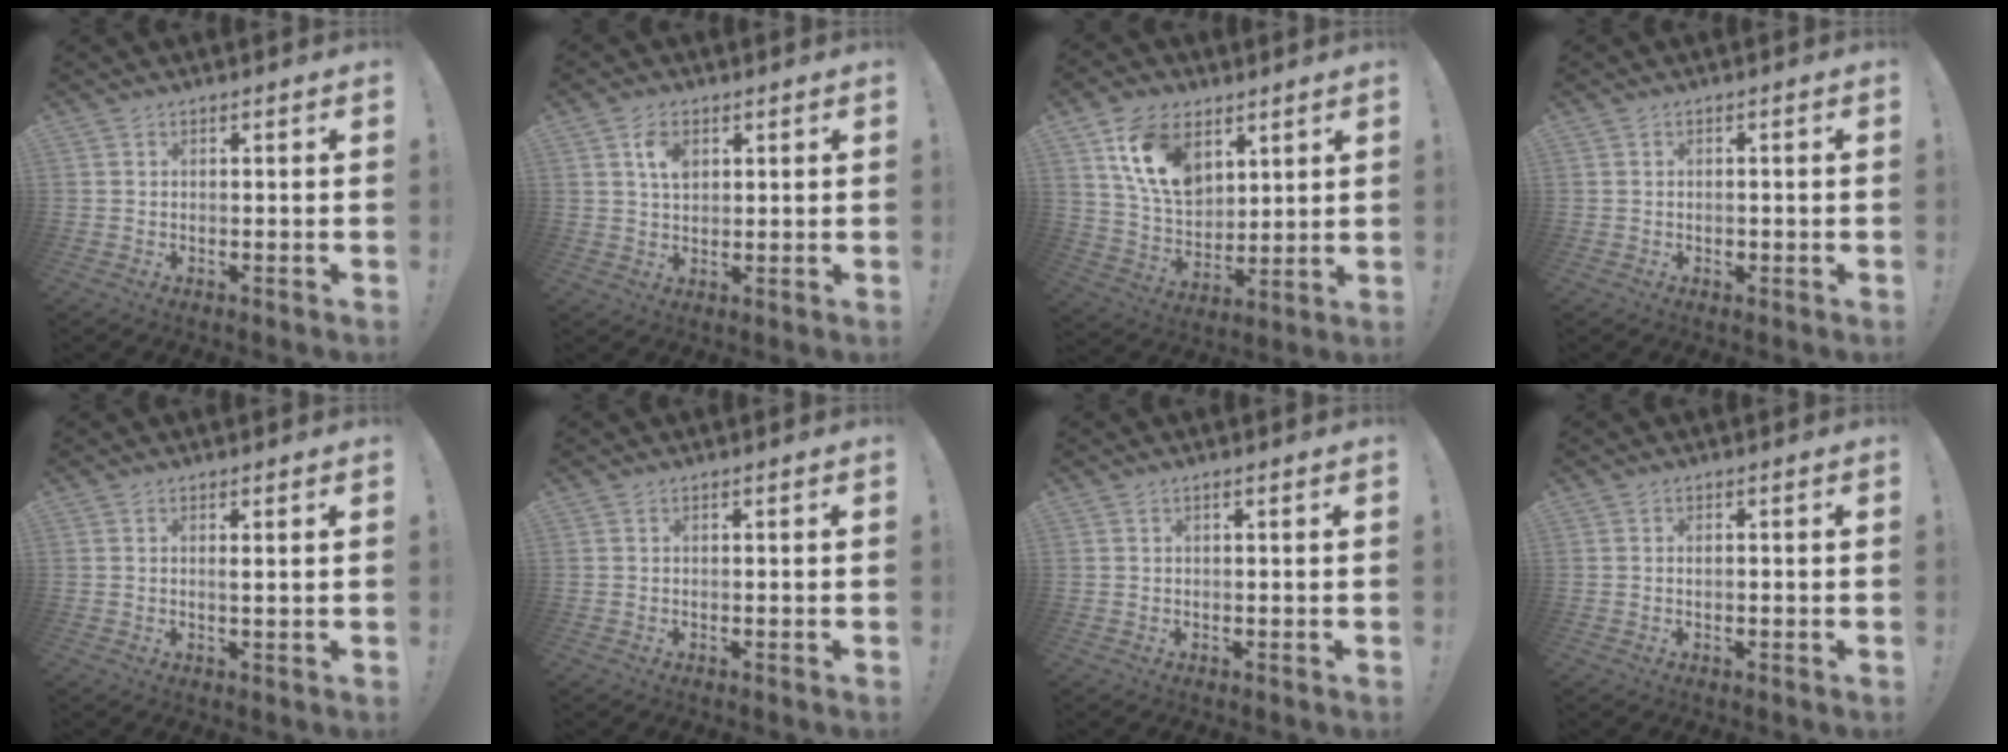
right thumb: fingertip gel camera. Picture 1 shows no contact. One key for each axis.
{"total": 5.4, "fx": 2.0, "fy": 3.5, "fz": 3.5, "tx": -0.044, "ty": -0.004, "tz": 0.033}
{"total": 15.6, "fx": 7.5, "fy": 10.4, "fz": 8.9, "tx": -0.171, "ty": -0.029, "tz": 0.143}
{"total": 1.2, "fx": -0.5, "fy": 1.0, "fz": 0.5, "tx": -0.007, "ty": 0.002, "tz": -0.009}
{"total": 1.5, "fx": 0.8, "fy": -0.2, "fz": 1.3, "tx": -0.011, "ty": -0.008, "tz": 0.010}
{"total": 0.0}
{"total": 0.7, "fx": 0.1, "fy": -0.3, "fz": 0.6, "tx": -0.005, "ty": -0.003, "tz": -0.001}
{"total": 0.7, "fx": -0.2, "fy": 0.4, "fz": 0.5, "tx": -0.011, "ty": 0.002, "tz": -0.003}